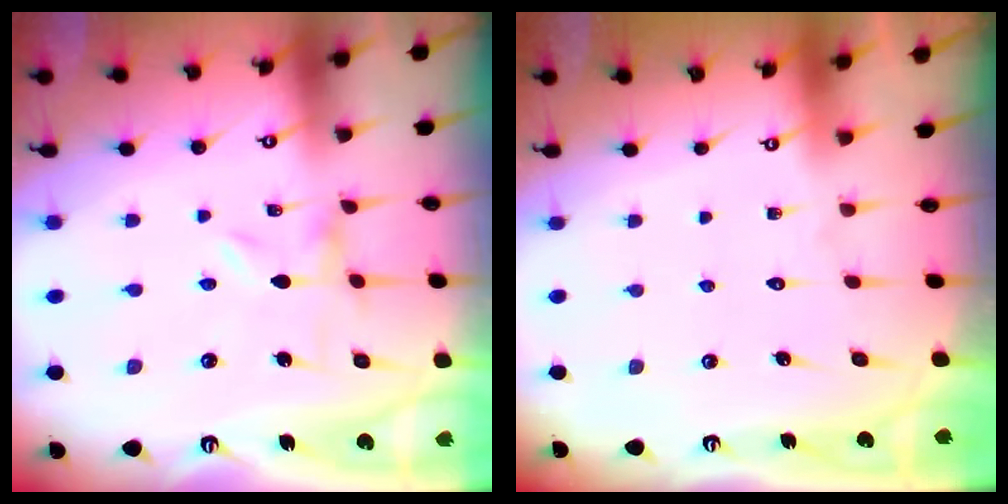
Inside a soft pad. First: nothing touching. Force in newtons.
{"total": 1.7, "press": 1.7, "slide": 0.1}